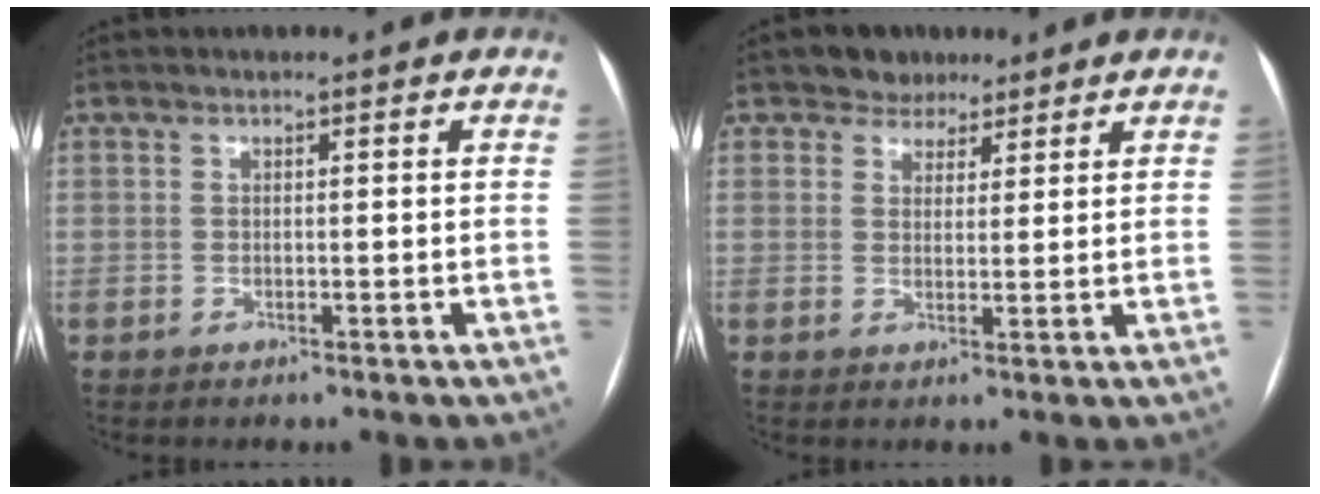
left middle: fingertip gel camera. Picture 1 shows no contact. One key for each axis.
{"total": 4.1, "fx": 3.1, "fy": 2.7, "fz": 0.3, "tx": -0.001, "ty": 0.008, "tz": 0.046}